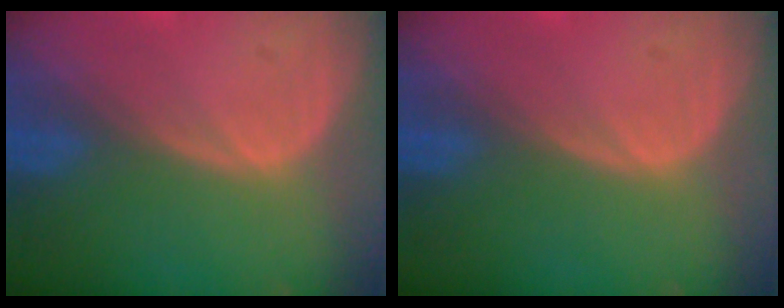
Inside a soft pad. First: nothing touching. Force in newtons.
{"total": 0.0}